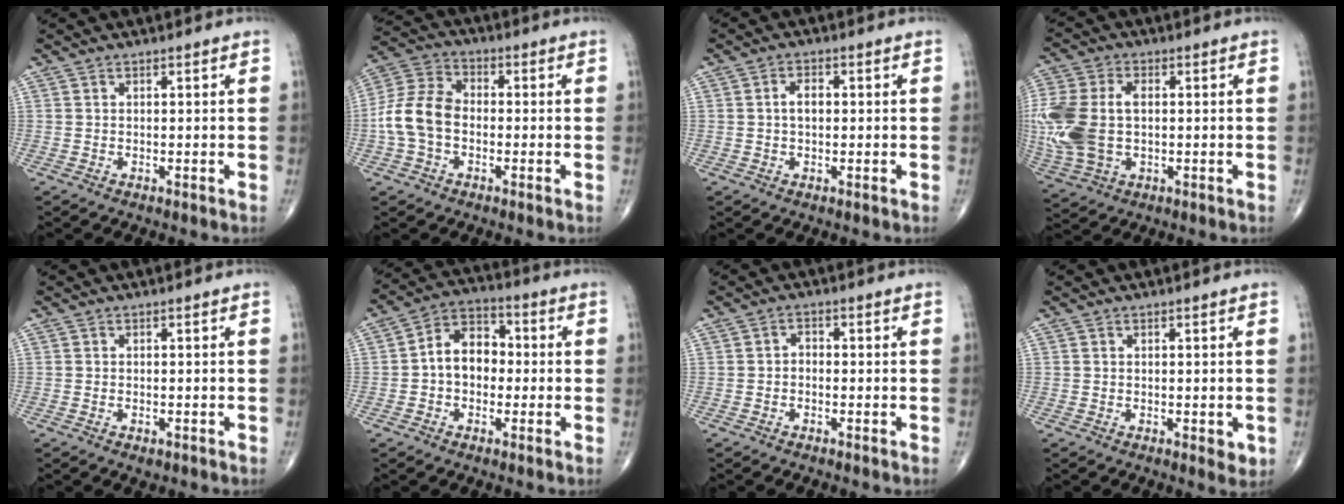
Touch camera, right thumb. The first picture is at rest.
{"total": 10.3, "force": [-1.8, 7.3, 7.1], "torque": [-0.140, 0.032, -0.047]}
{"total": 3.0, "force": [0.2, 1.8, 2.4], "torque": [-0.041, 0.007, 0.001]}
{"total": 17.1, "force": [0.0, 11.0, 13.1], "torque": [-0.336, 0.003, 0.009]}
{"total": 1.2, "force": [-0.5, 0.7, 0.9], "torque": [-0.013, 0.002, -0.003]}
{"total": 9.3, "force": [-0.4, 6.8, 6.3], "torque": [-0.078, 0.030, -0.021]}
{"total": 1.6, "force": [-0.5, 1.2, 0.9], "torque": [-0.006, 0.007, -0.014]}
{"total": 2.1, "force": [-0.3, 1.0, 1.8], "torque": [-0.017, -0.004, -0.004]}